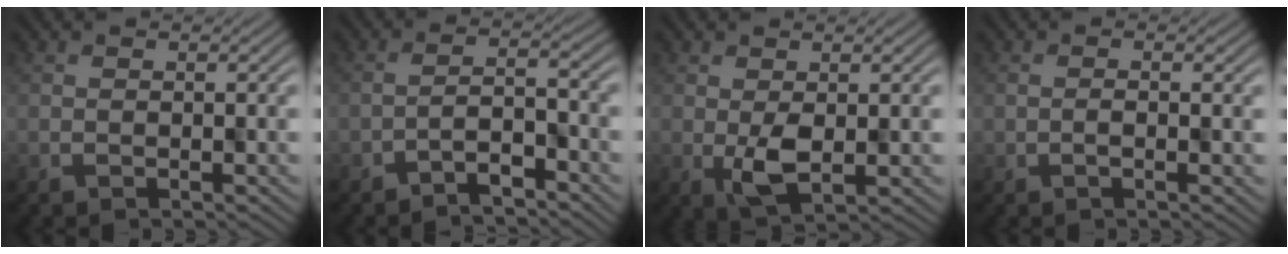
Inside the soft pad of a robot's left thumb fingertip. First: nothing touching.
{"total": 3.3, "force": [-2.7, 0.7, 1.8], "torque": [-0.026, 0.005, -0.056]}
{"total": 4.5, "force": [0.3, 2.2, 3.9], "torque": [-0.072, -0.011, 0.005]}
{"total": 0.7, "force": [0.6, -0.1, 0.3], "torque": [-0.002, 0.004, 0.001]}